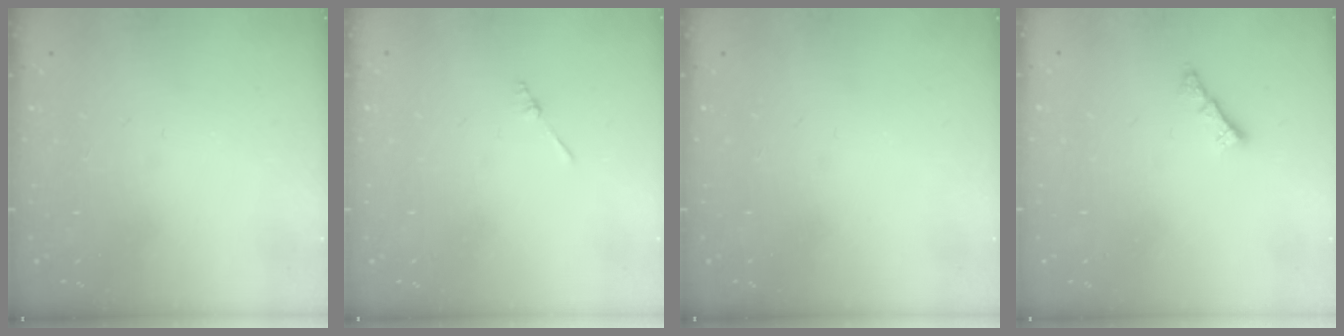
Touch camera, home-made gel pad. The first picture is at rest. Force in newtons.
{"total": 1.3, "press": 1.3, "slide": 0.3}
{"total": 0.0}
{"total": 0.8, "press": 0.7, "slide": 0.4}